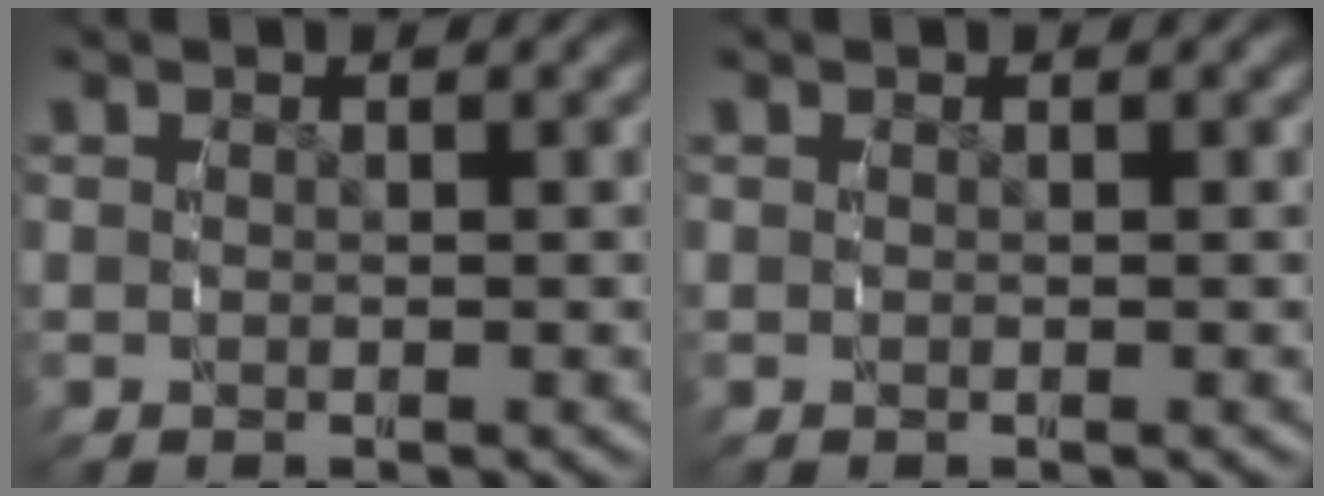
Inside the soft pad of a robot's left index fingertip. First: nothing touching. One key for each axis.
{"total": 0.0}